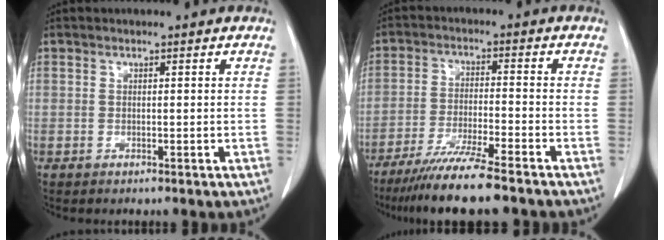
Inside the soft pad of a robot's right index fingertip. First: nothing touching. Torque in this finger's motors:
{"motor_torque": [0.55, -0.51, 0.37, 0.17]}